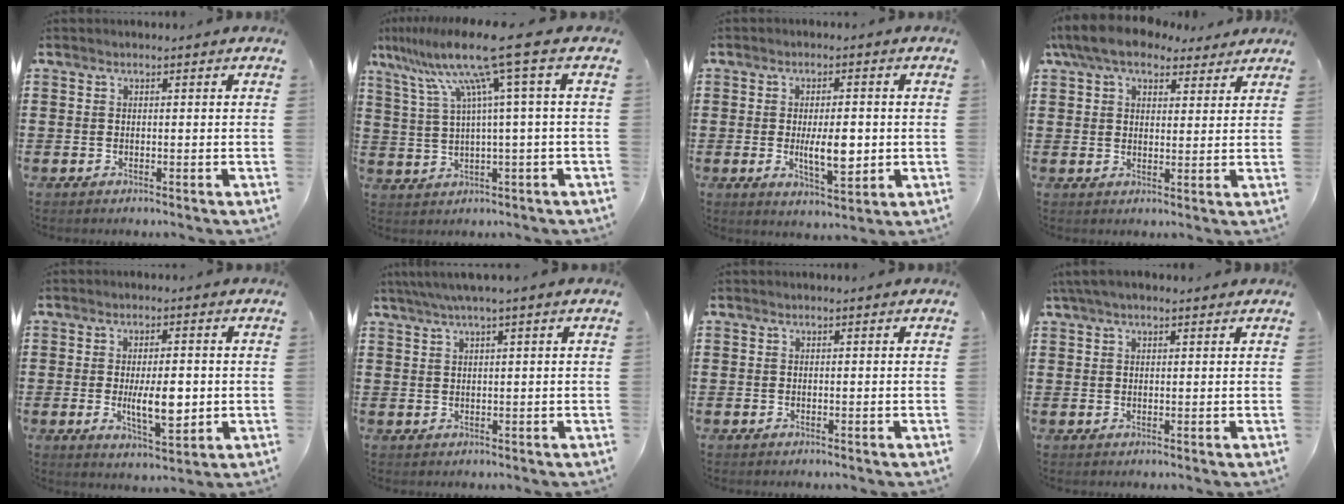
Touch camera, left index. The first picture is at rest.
{"total": 12.5, "force": [6.1, -0.8, 10.9], "torque": [-0.252, -0.032, 0.082]}
{"total": 6.8, "force": [-0.6, 2.6, 6.3], "torque": [-0.099, -0.004, -0.015]}
{"total": 7.6, "force": [5.9, 3.2, 3.6], "torque": [-0.093, 0.000, 0.111]}
{"total": 7.6, "force": [-0.7, 3.0, 6.9], "torque": [-0.117, -0.008, -0.017]}
{"total": 2.4, "force": [1.5, -0.2, 1.8], "torque": [-0.035, 0.002, 0.027]}
{"total": 0.0}
{"total": 2.5, "force": [1.6, 0.8, 1.7], "torque": [-0.036, 0.006, 0.030]}